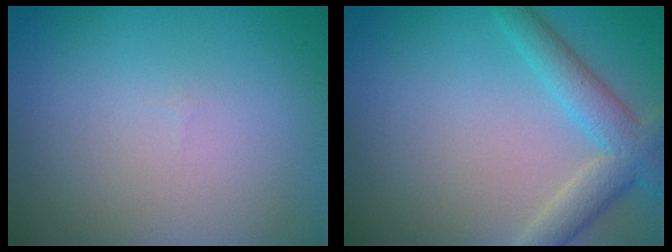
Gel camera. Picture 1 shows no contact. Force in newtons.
{"total": 4.1, "press": 4.1, "slide": 0.2}